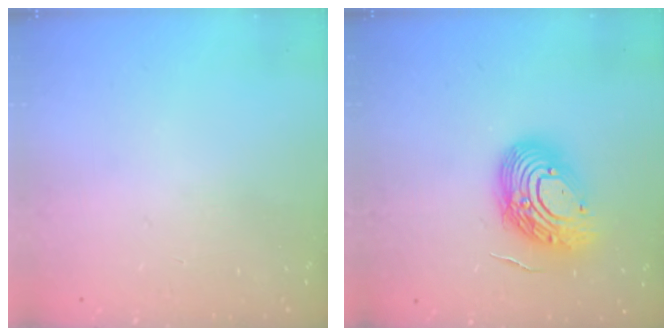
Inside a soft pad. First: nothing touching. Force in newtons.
{"total": 14.4, "press": 14.2, "slide": 2.0}